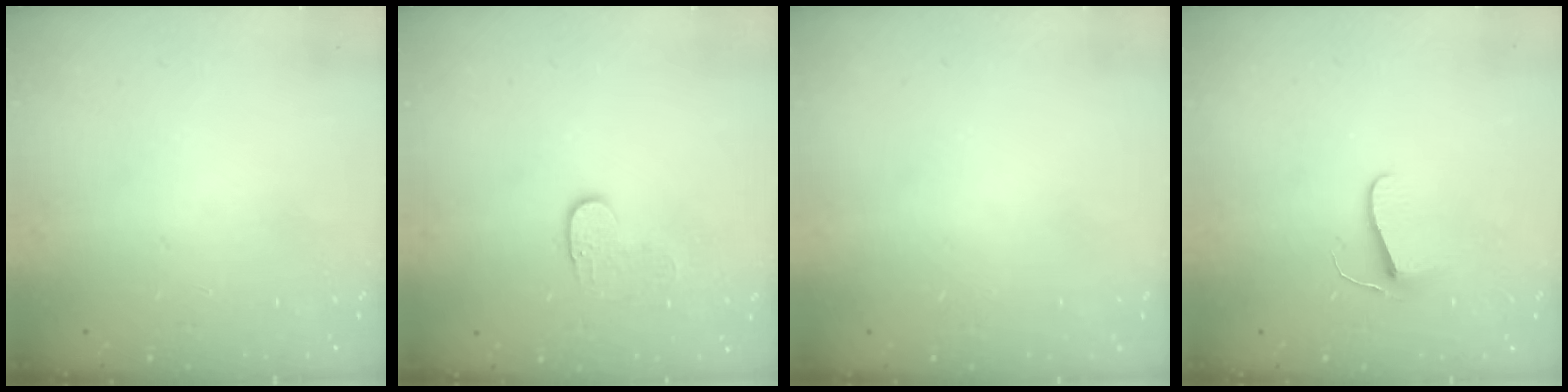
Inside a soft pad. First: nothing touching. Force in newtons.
{"total": 3.6, "press": 3.6, "slide": 0.3}
{"total": 0.6, "press": 0.5, "slide": 0.2}
{"total": 6.2, "press": 6.1, "slide": 0.6}